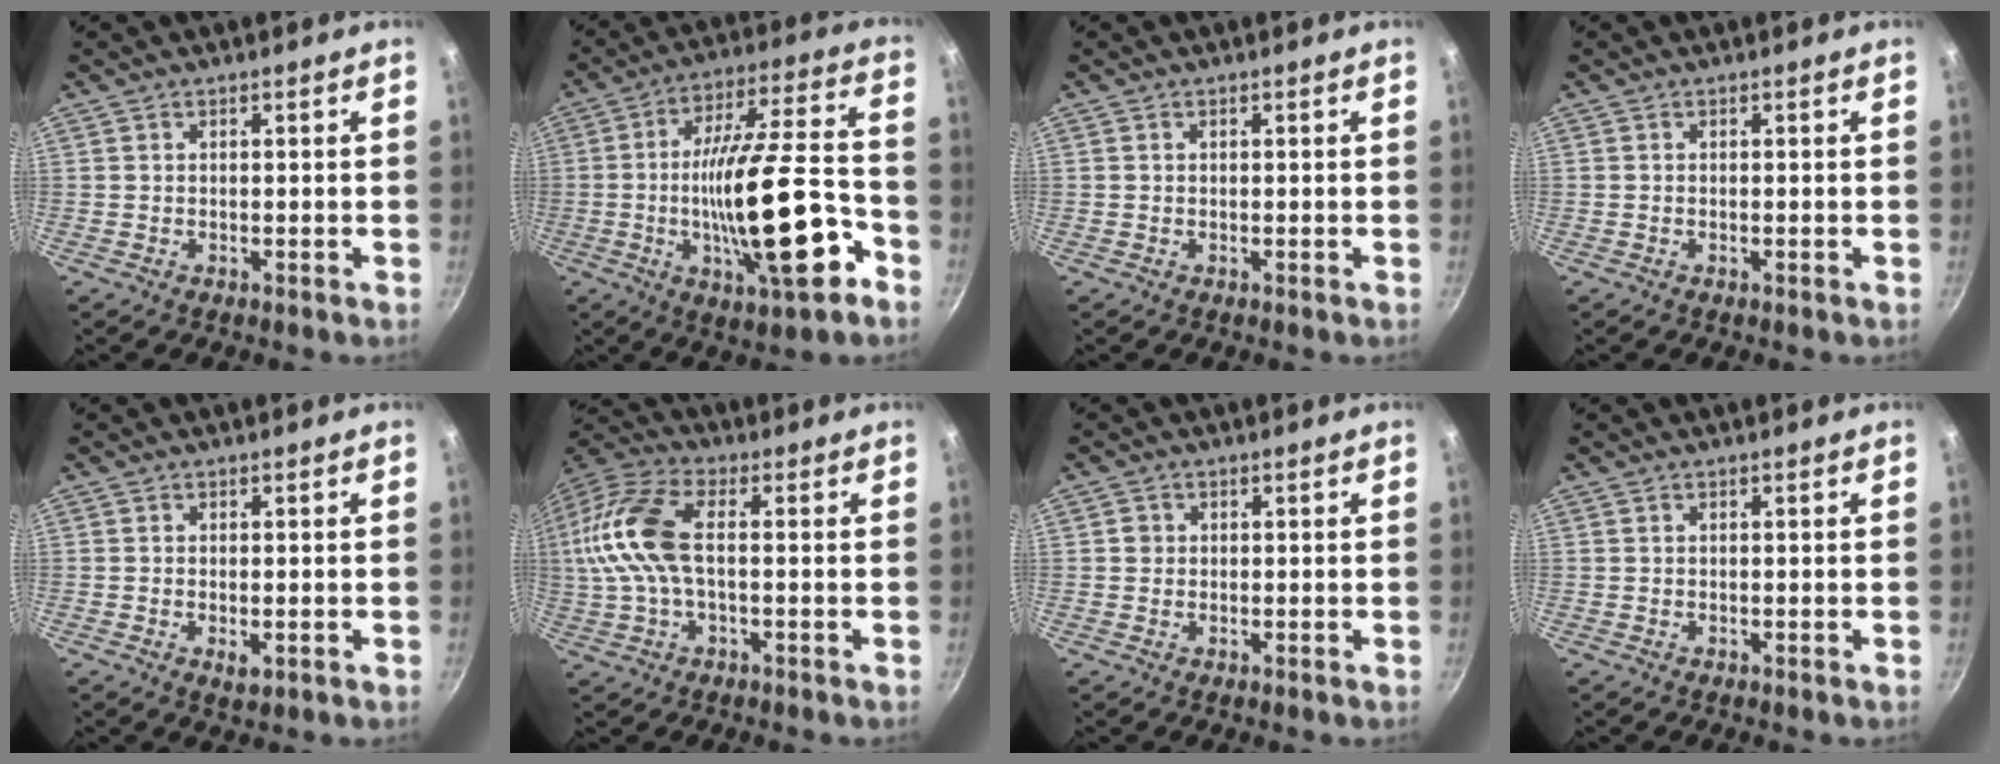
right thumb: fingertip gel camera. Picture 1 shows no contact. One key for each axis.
{"total": 22.1, "fx": -7.2, "fy": 6.3, "fz": 20.0, "tx": -0.303, "ty": 0.040, "tz": -0.113}
{"total": 0.0}
{"total": 0.0}
{"total": 2.3, "fx": -0.6, "fy": 1.1, "fz": 1.9, "tx": -0.032, "ty": -0.006, "tz": -0.008}
{"total": 14.4, "fx": 0.7, "fy": 7.1, "fz": 12.5, "tx": -0.271, "ty": 0.022, "tz": 0.000}
{"total": 1.5, "fx": 0.1, "fy": 1.4, "fz": 0.4, "tx": -0.001, "ty": 0.004, "tz": -0.001}
{"total": 0.0}